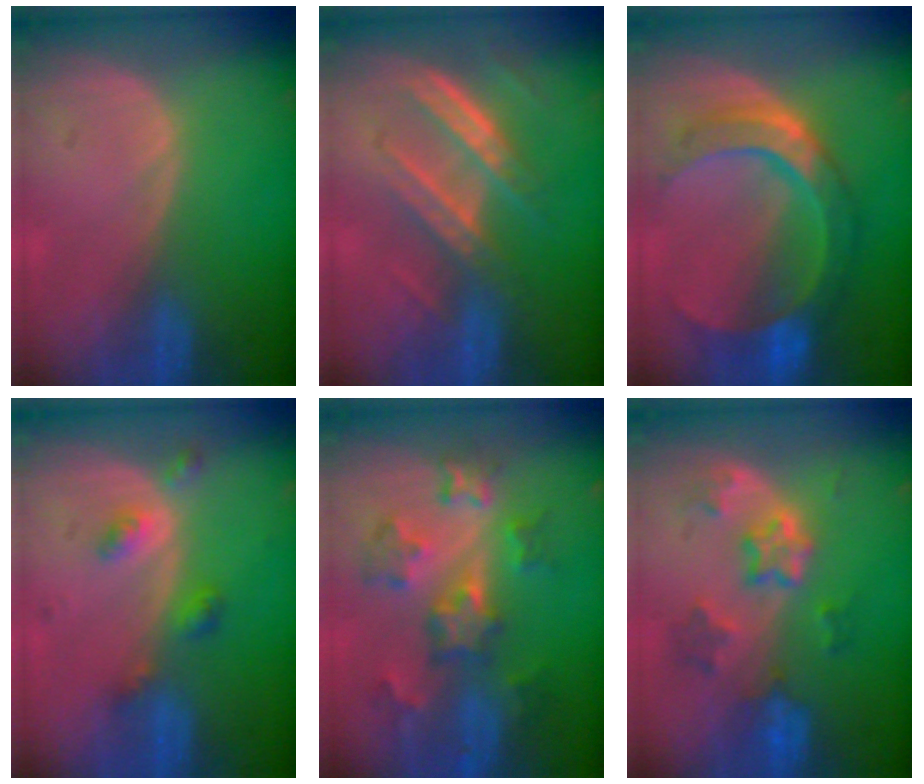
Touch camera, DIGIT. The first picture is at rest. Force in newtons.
{"total": 7.8, "press": 7.0, "slide": 3.4}
{"total": 9.8, "press": 9.8, "slide": 0.9}
{"total": 4.4, "press": 3.9, "slide": 1.9}
{"total": 8.2, "press": 7.7, "slide": 2.6}
{"total": 7.1, "press": 6.4, "slide": 3.2}